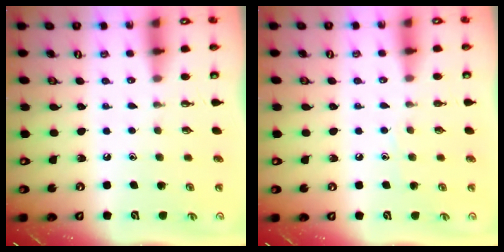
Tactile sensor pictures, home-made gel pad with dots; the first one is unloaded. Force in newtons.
{"total": 4.6, "press": 4.5, "slide": 0.5}